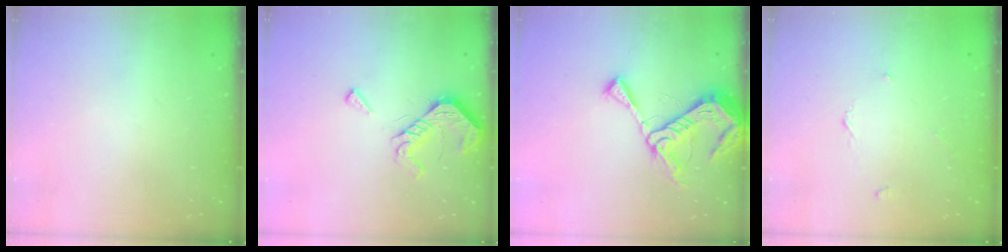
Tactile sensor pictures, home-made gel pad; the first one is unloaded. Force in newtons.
{"total": 10.4, "press": 10.4, "slide": 1.1}
{"total": 10.5, "press": 10.4, "slide": 1.1}
{"total": 3.0, "press": 2.9, "slide": 0.4}